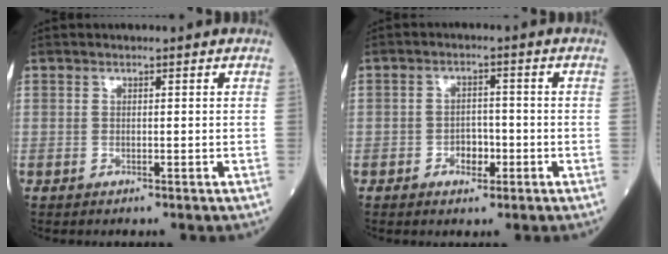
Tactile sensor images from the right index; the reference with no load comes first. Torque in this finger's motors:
{"motor_torque": [0.05, -0.08, 0.02, 0.00]}